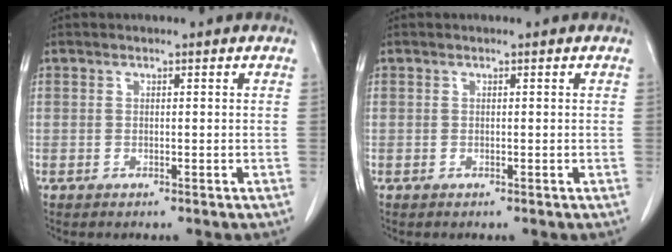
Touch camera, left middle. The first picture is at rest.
{"total": 0.0}